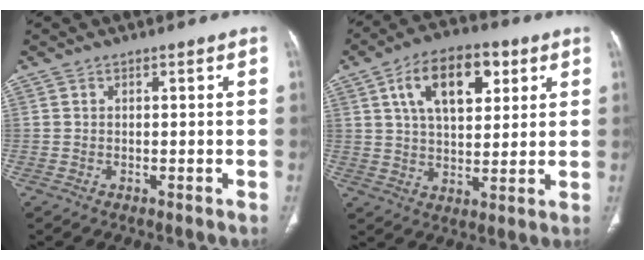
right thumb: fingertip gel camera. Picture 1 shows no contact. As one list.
[{"total": 14.7, "force": [5.8, 8.0, 10.9], "torque": [-0.152, -0.006, 0.097]}]